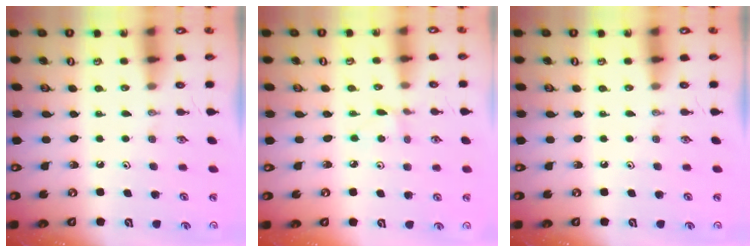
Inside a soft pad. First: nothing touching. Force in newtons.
{"total": 1.5, "press": 1.5, "slide": 0.2}
{"total": 0.0}